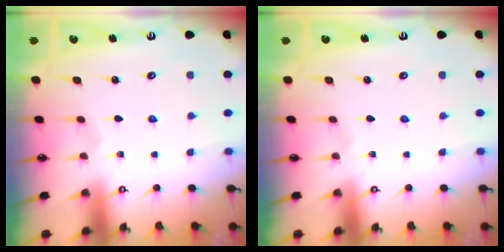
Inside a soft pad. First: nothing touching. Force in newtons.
{"total": 0.0}